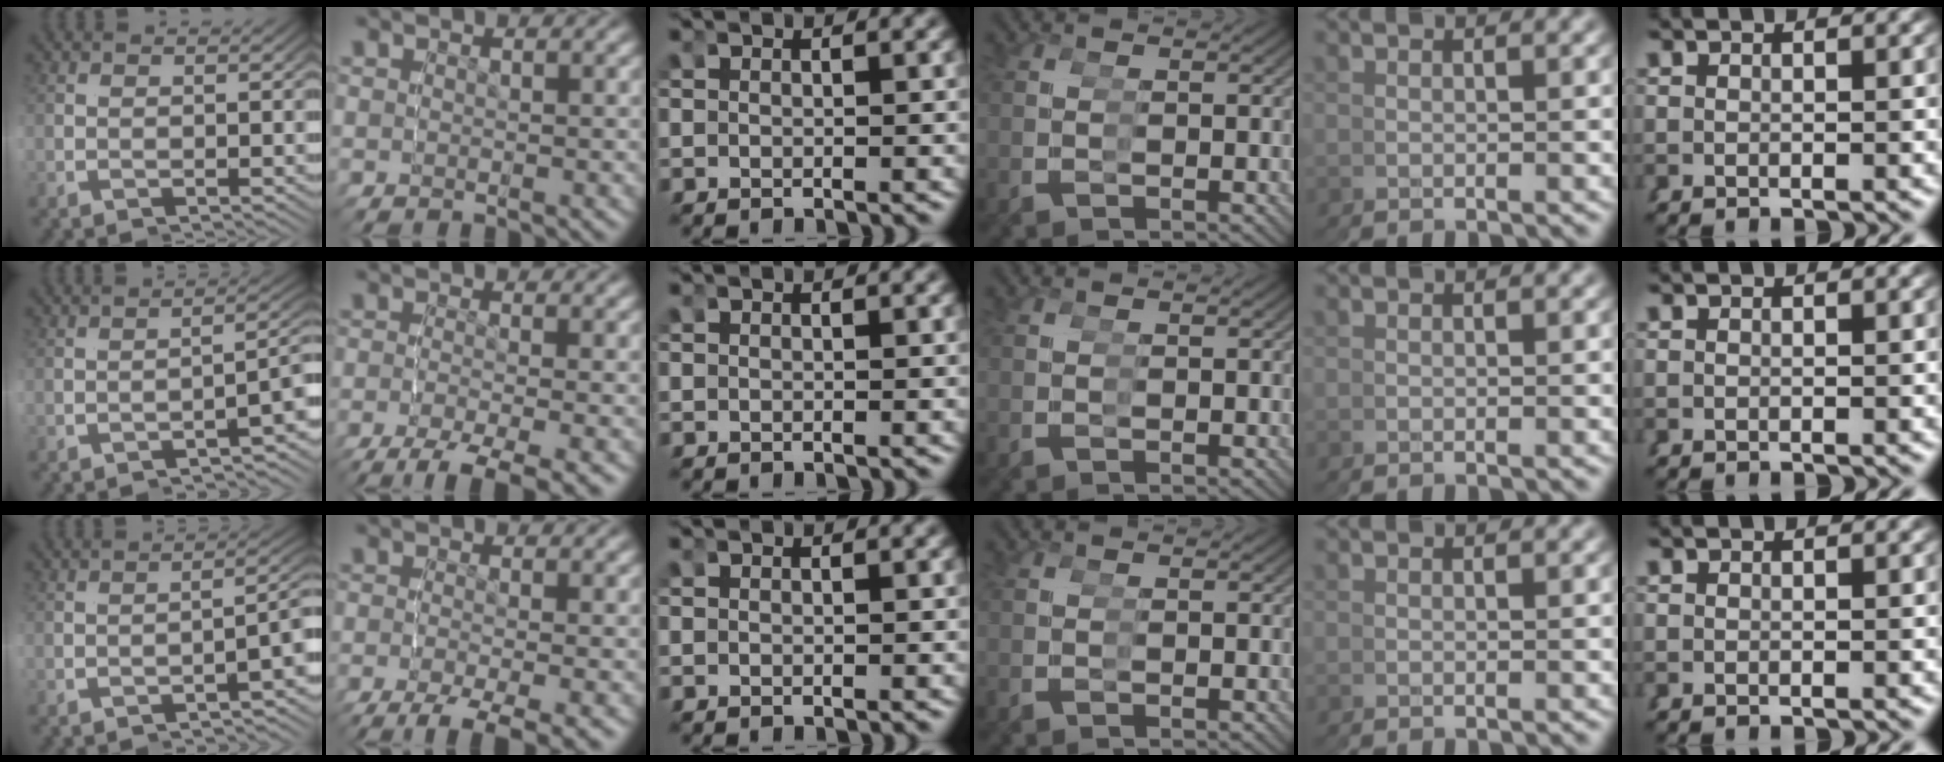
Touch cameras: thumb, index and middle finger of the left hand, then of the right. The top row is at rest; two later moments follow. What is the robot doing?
{"motion": "grasp_and_lifting", "object": "condiment"}